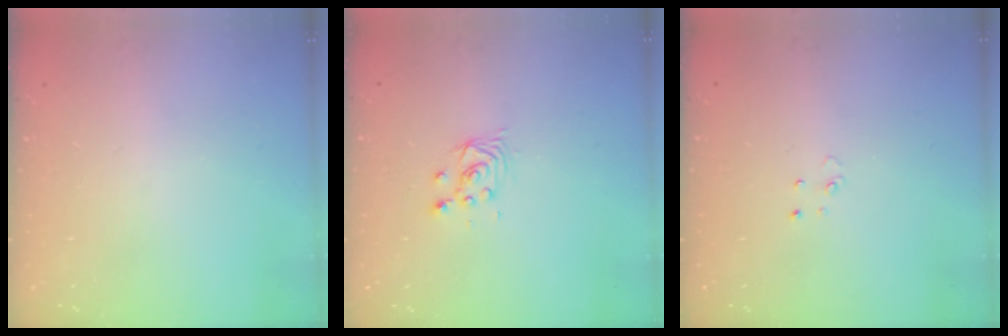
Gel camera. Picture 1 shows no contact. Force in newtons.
{"total": 2.9, "press": 2.9, "slide": 0.1}
{"total": 2.5, "press": 2.5, "slide": 0.2}